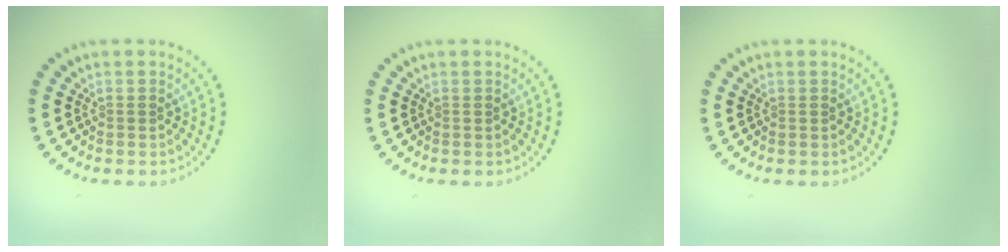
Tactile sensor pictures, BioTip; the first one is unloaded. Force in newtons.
{"total": 0.0}
{"total": 0.0}